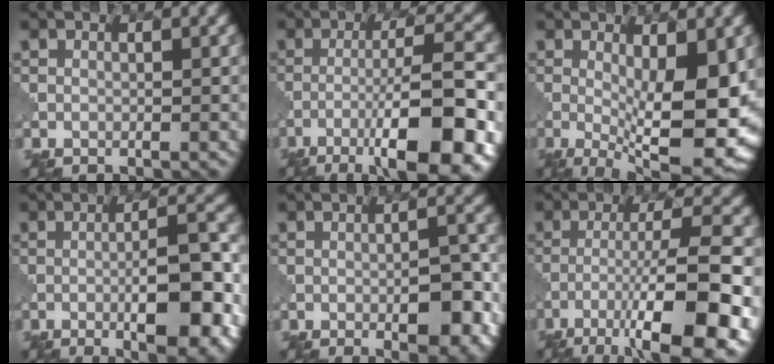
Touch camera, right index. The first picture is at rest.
{"total": 12.2, "force": [-6.0, 2.8, 10.2], "torque": [-0.159, 0.004, -0.090]}
{"total": 11.8, "force": [-1.2, 3.6, 11.2], "torque": [-0.156, -0.021, -0.012]}
{"total": 9.3, "force": [-3.0, 2.3, 8.5], "torque": [-0.119, 0.000, -0.039]}
{"total": 6.1, "force": [-2.1, 1.8, 5.4], "torque": [-0.075, -0.001, -0.025]}
{"total": 13.2, "force": [-6.9, 3.6, 10.6], "torque": [-0.173, -0.001, -0.100]}